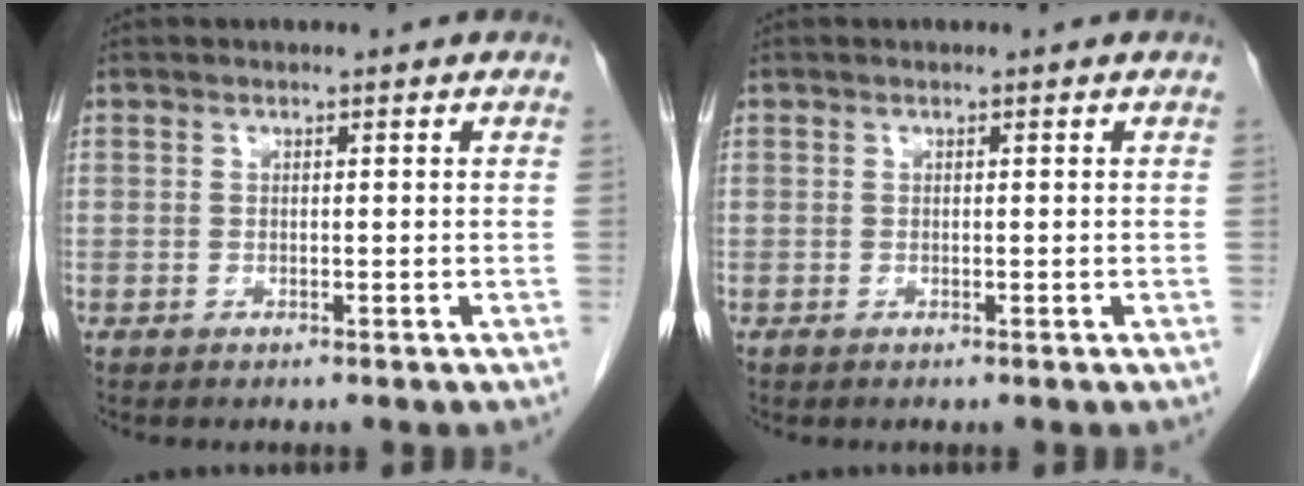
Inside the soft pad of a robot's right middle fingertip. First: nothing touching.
{"total": 0.0}